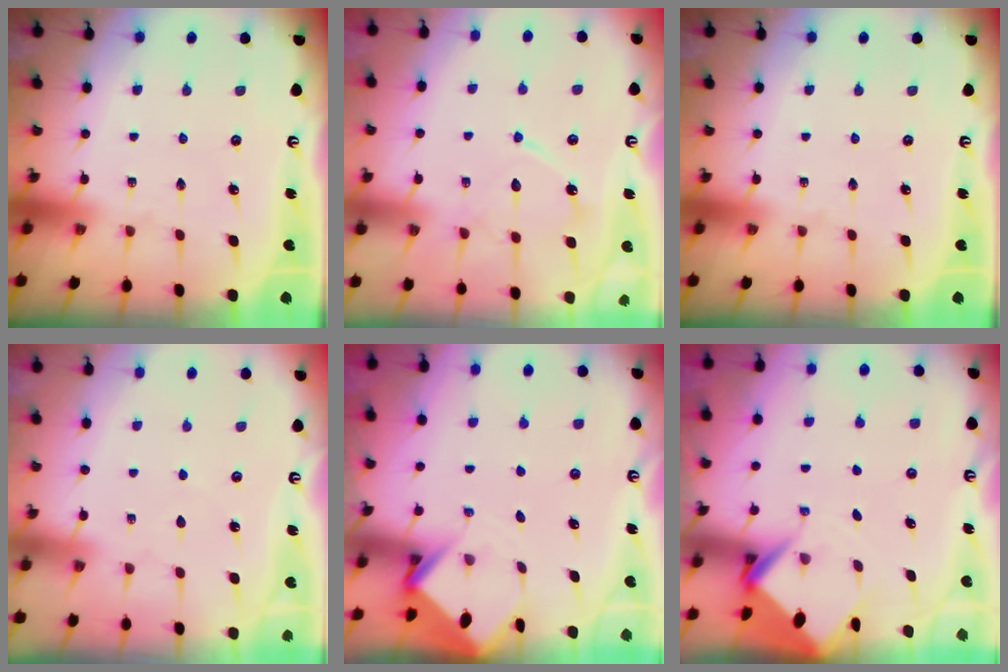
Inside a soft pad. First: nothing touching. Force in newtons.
{"total": 12.1, "press": 12.0, "slide": 1.0}
{"total": 0.0}
{"total": 2.7, "press": 2.7, "slide": 0.4}
{"total": 3.6, "press": 3.6, "slide": 0.3}
{"total": 5.5, "press": 5.4, "slide": 0.5}